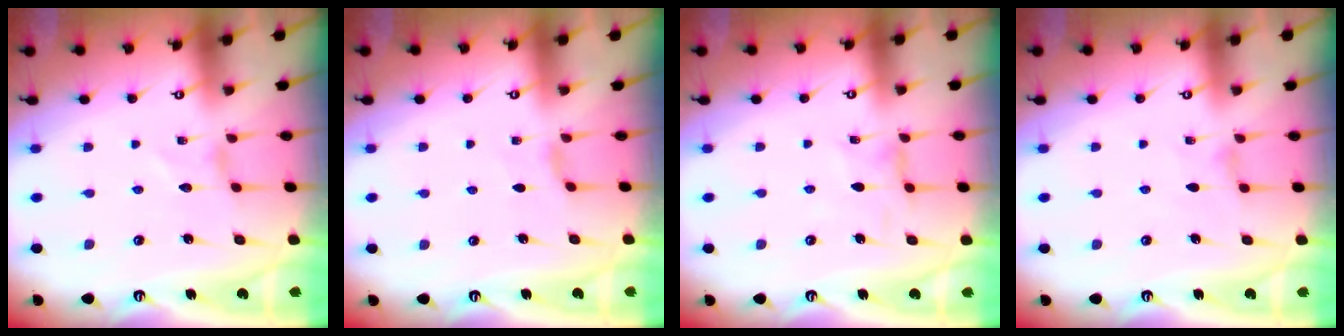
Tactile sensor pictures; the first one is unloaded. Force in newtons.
{"total": 1.9, "press": 1.9, "slide": 0.4}
{"total": 1.7, "press": 1.7, "slide": 0.5}
{"total": 1.4, "press": 1.3, "slide": 0.3}